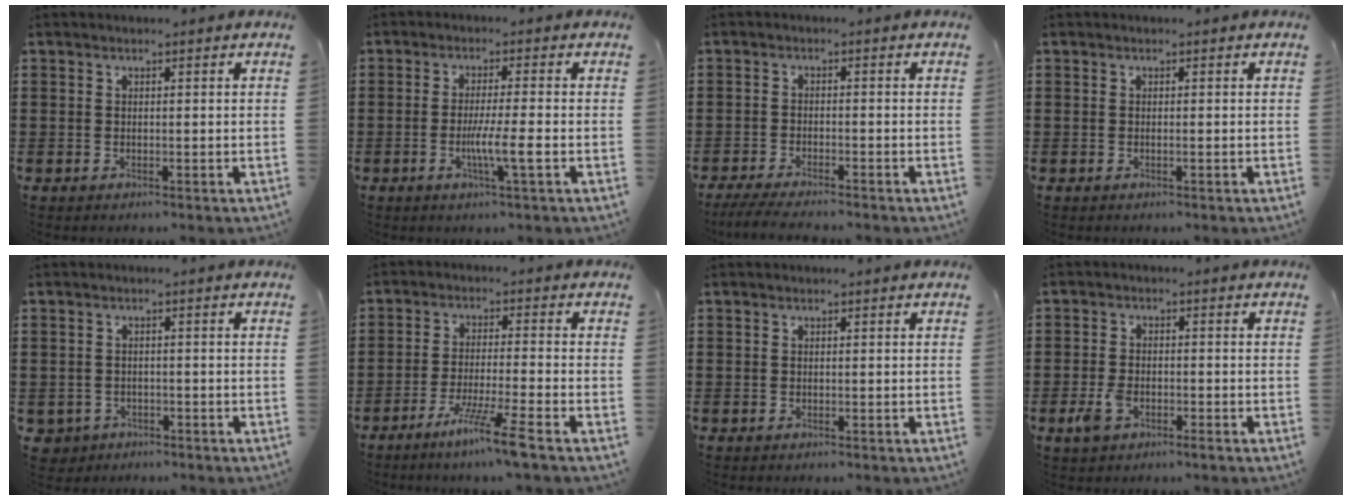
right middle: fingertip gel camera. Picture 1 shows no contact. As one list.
[{"total": 5.2, "force": [-1.6, 0.0, 5.0], "torque": [-0.092, -0.011, -0.032]}, {"total": 3.2, "force": [-3.0, 0.0, 1.1], "torque": [-0.025, -0.006, -0.060]}, {"total": 0.0}, {"total": 1.5, "force": [-1.2, 1.0, -0.1], "torque": [-0.006, 0.001, -0.028]}, {"total": 7.2, "force": [-5.1, -0.7, 5.1], "torque": [-0.100, -0.016, -0.097]}, {"total": 0.0}, {"total": 4.3, "force": [-1.9, 2.3, 3.2], "torque": [-0.081, -0.003, -0.040]}]